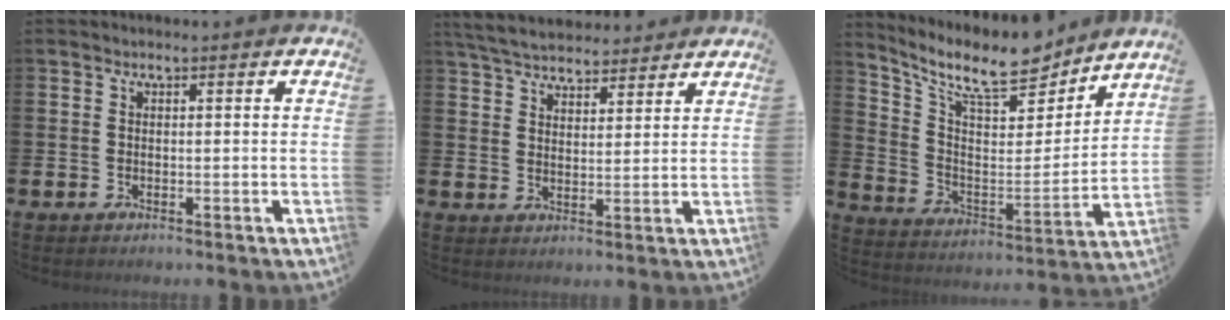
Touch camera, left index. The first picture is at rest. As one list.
[{"total": 5.5, "force": [5.4, 1.1, 0.7], "torque": [-0.040, -0.021, 0.098]}, {"total": 11.2, "force": [9.7, 3.1, 4.7], "torque": [-0.118, -0.068, 0.166]}]